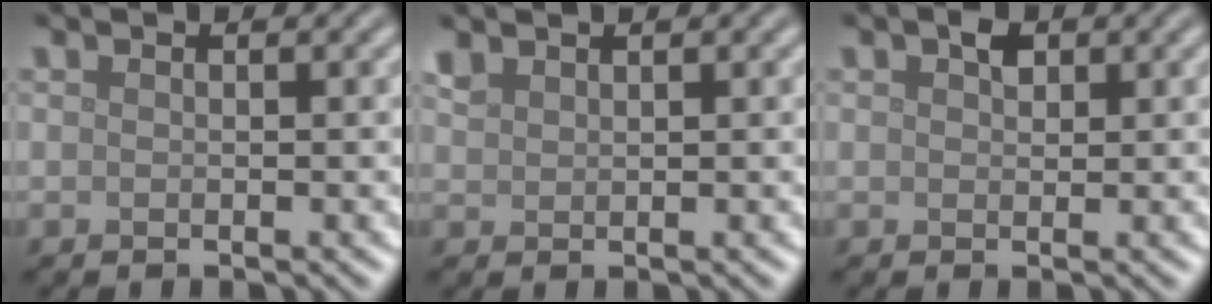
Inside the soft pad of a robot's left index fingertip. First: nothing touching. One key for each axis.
{"total": 1.2, "fx": 1.1, "fy": 0.5, "fz": 0.2, "tx": -0.010, "ty": 0.004, "tz": 0.028}
{"total": 1.5, "fx": 0.7, "fy": 0.9, "fz": 0.9, "tx": -0.014, "ty": 0.004, "tz": 0.010}